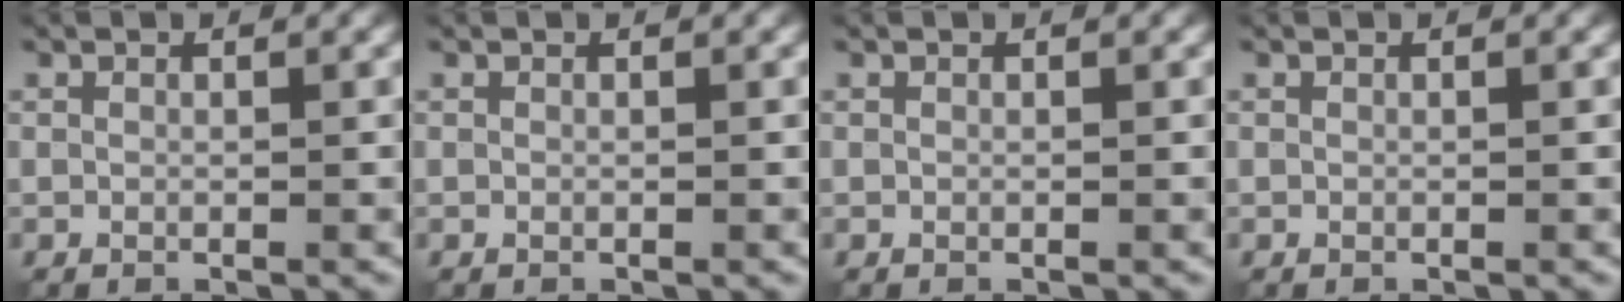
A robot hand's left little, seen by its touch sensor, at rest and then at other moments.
{"total": 0.0}
{"total": 0.0}
{"total": 0.0}